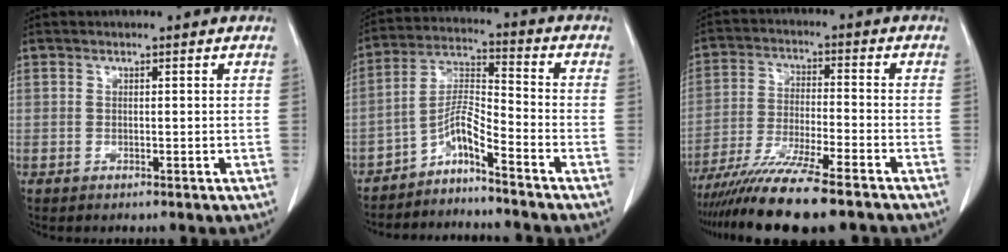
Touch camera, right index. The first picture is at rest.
{"total": 6.4, "force": [-5.1, -0.4, 3.9], "torque": [-0.080, 0.012, -0.095]}
{"total": 14.6, "force": [-11.9, 0.4, 8.4], "torque": [-0.151, -0.039, -0.198]}